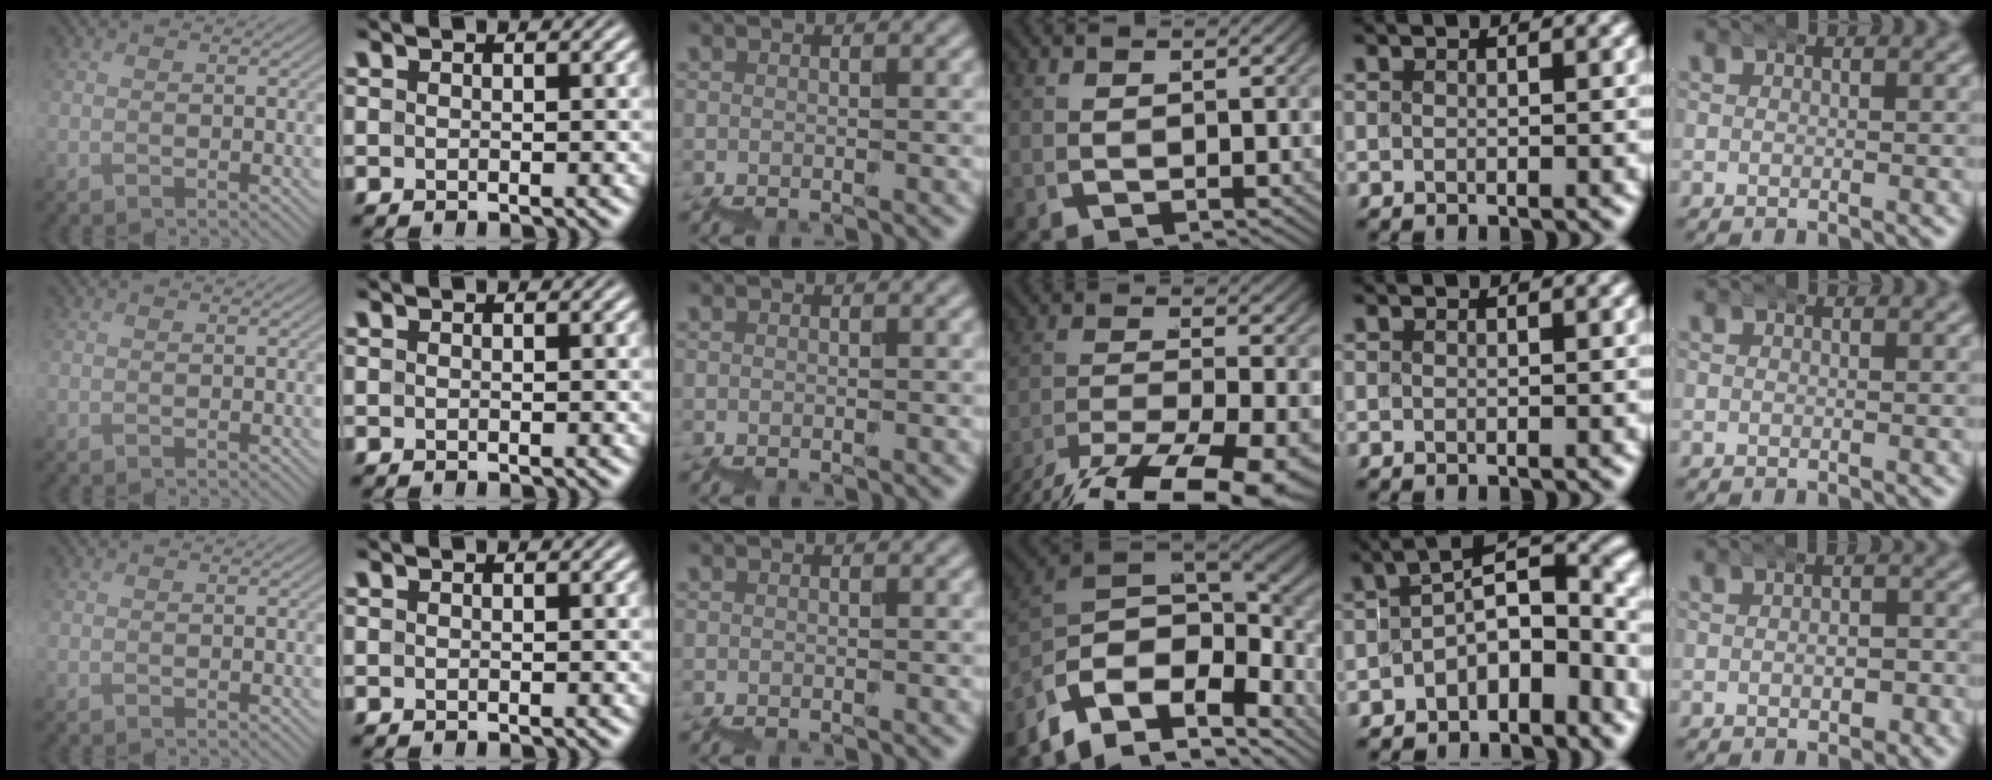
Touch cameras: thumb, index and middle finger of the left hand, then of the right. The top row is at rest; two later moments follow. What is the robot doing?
{"motion": "wrap", "object": "bubble wrap"}